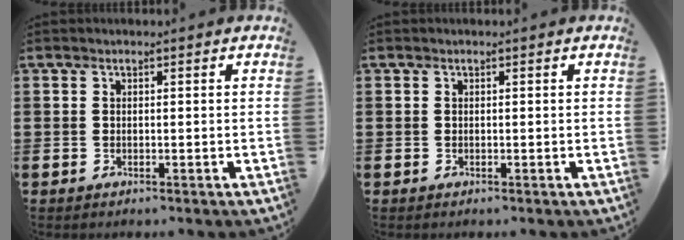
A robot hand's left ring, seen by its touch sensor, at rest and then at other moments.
{"total": 0.0}